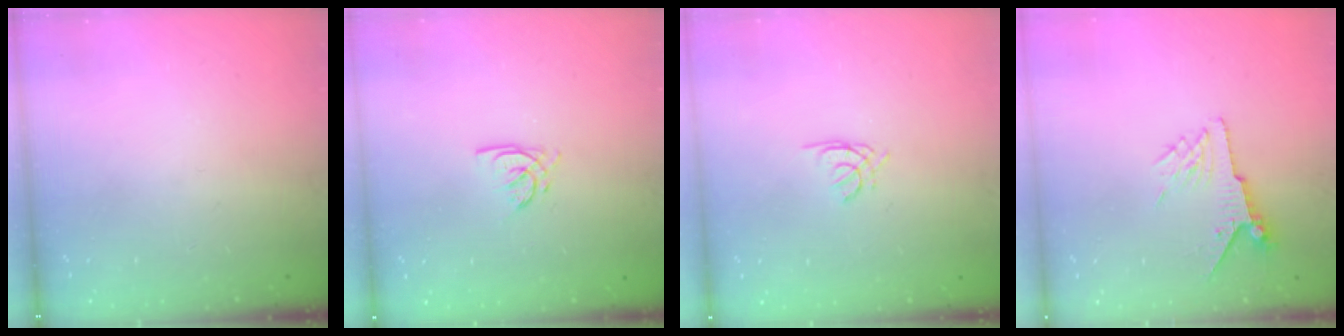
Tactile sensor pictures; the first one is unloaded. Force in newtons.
{"total": 3.5, "press": 3.5, "slide": 0.2}
{"total": 1.3, "press": 1.2, "slide": 0.4}
{"total": 6.8, "press": 6.7, "slide": 1.0}